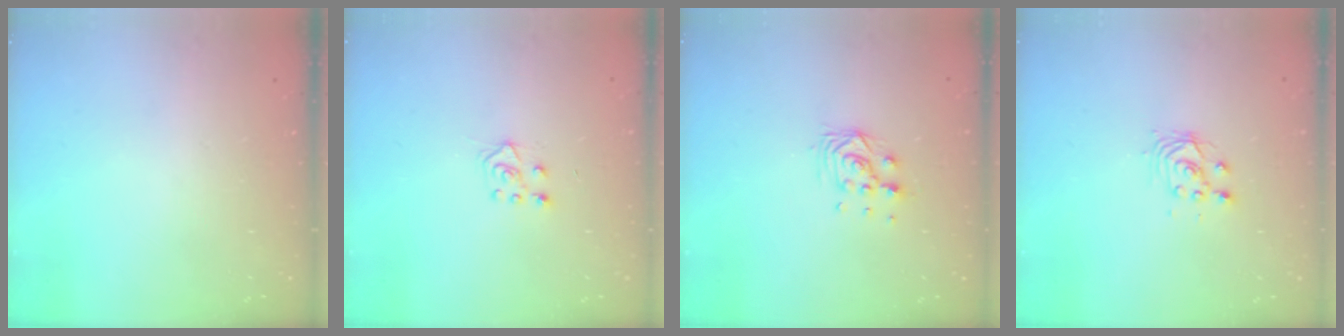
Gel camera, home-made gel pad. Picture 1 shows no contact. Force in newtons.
{"total": 6.1, "press": 6.1, "slide": 0.5}
{"total": 7.3, "press": 7.2, "slide": 0.6}
{"total": 3.4, "press": 3.4, "slide": 0.2}